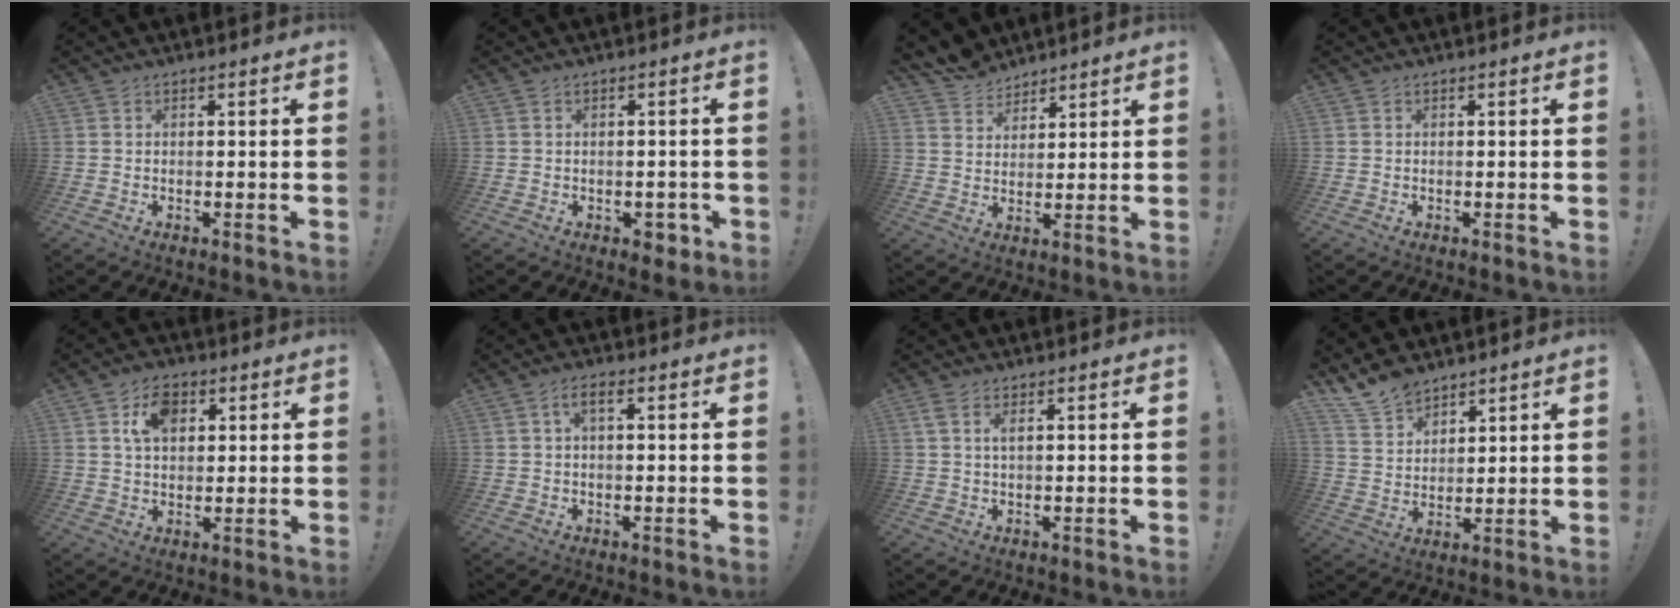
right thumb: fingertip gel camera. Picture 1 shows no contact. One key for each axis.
{"total": 3.6, "fx": -1.2, "fy": 2.6, "fz": 2.3, "tx": -0.018, "ty": 0.008, "tz": -0.019}
{"total": 7.5, "fx": 6.6, "fy": 3.7, "fz": 0.6, "tx": -0.016, "ty": -0.048, "tz": 0.128}
{"total": 0.0}
{"total": 7.9, "fx": 3.4, "fy": 5.1, "fz": 5.0, "tx": -0.076, "ty": 0.000, "tz": 0.061}
{"total": 2.8, "fx": 0.3, "fy": 0.9, "fz": 2.6, "tx": -0.042, "ty": 0.004, "tz": 0.002}
{"total": 2.1, "fx": 0.8, "fy": 0.3, "fz": 1.9, "tx": -0.030, "ty": -0.003, "tz": 0.011}
{"total": 9.4, "fx": 8.0, "fy": 4.4, "fz": 2.0, "tx": -0.039, "ty": -0.058, "tz": 0.157}